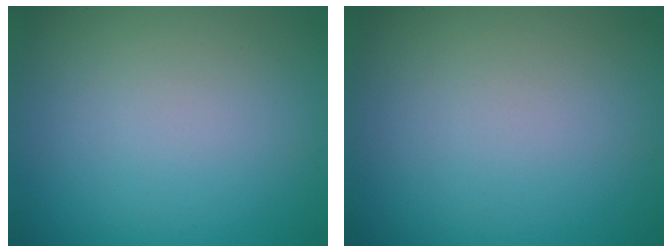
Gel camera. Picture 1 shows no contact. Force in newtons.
{"total": 0.0}